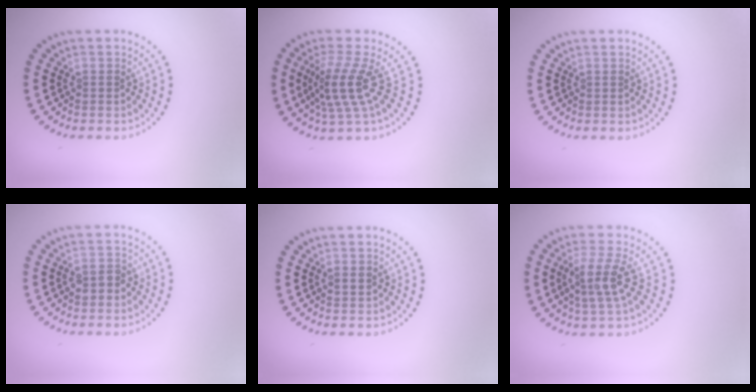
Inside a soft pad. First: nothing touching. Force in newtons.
{"total": 3.8, "press": 2.7, "slide": 2.7}
{"total": 0.0}
{"total": 1.7, "press": 1.6, "slide": 0.3}
{"total": 1.4, "press": 1.4, "slide": 0.1}
{"total": 3.4, "press": 2.9, "slide": 1.9}